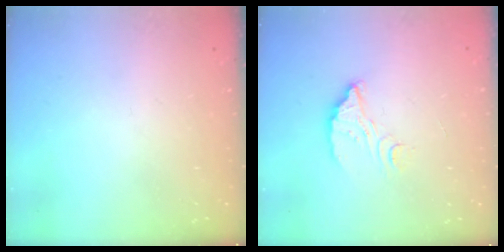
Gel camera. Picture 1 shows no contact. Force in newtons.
{"total": 6.2, "press": 6.2, "slide": 0.3}